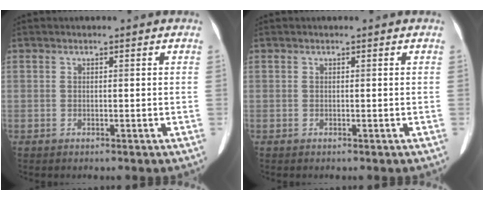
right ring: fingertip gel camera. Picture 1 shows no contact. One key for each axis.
{"total": 0.0}